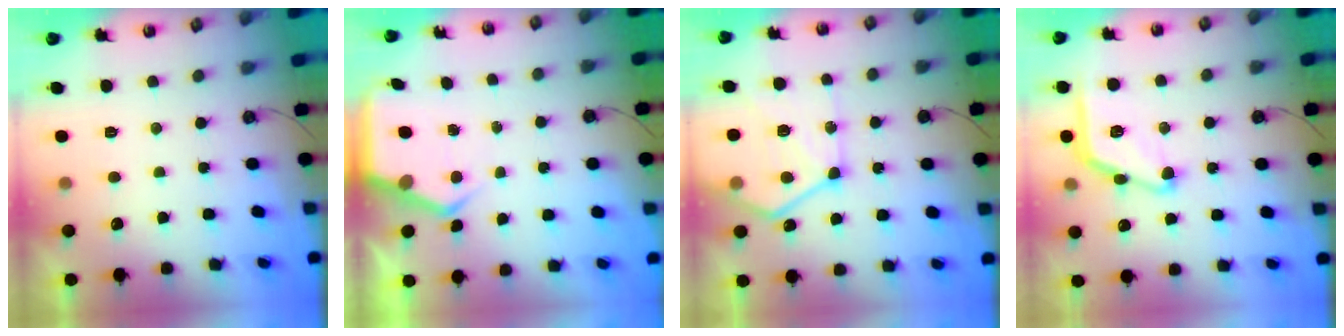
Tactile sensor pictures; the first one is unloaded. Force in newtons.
{"total": 4.7, "press": 4.6, "slide": 0.4}
{"total": 18.1, "press": 18.0, "slide": 1.9}
{"total": 13.8, "press": 13.8, "slide": 0.4}